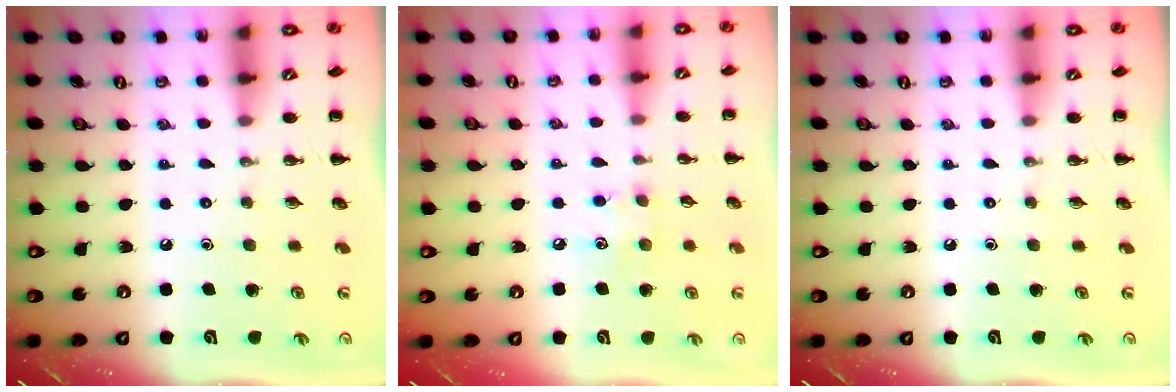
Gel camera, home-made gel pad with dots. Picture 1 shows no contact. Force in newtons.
{"total": 6.4, "press": 6.3, "slide": 1.4}
{"total": 0.0}